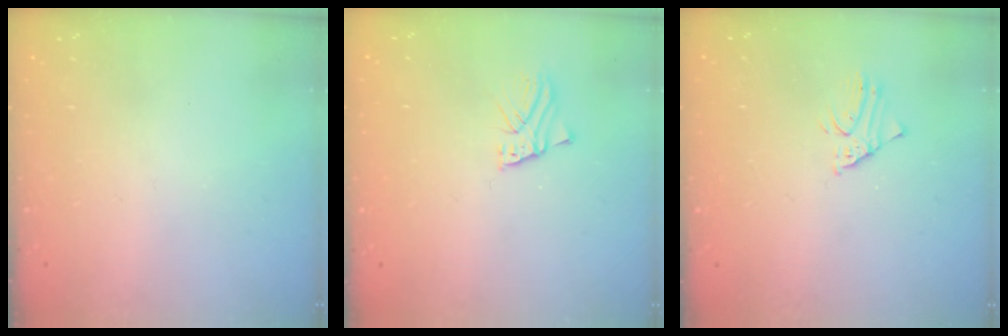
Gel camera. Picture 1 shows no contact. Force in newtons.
{"total": 2.2, "press": 2.2, "slide": 0.2}
{"total": 2.0, "press": 2.0, "slide": 0.1}